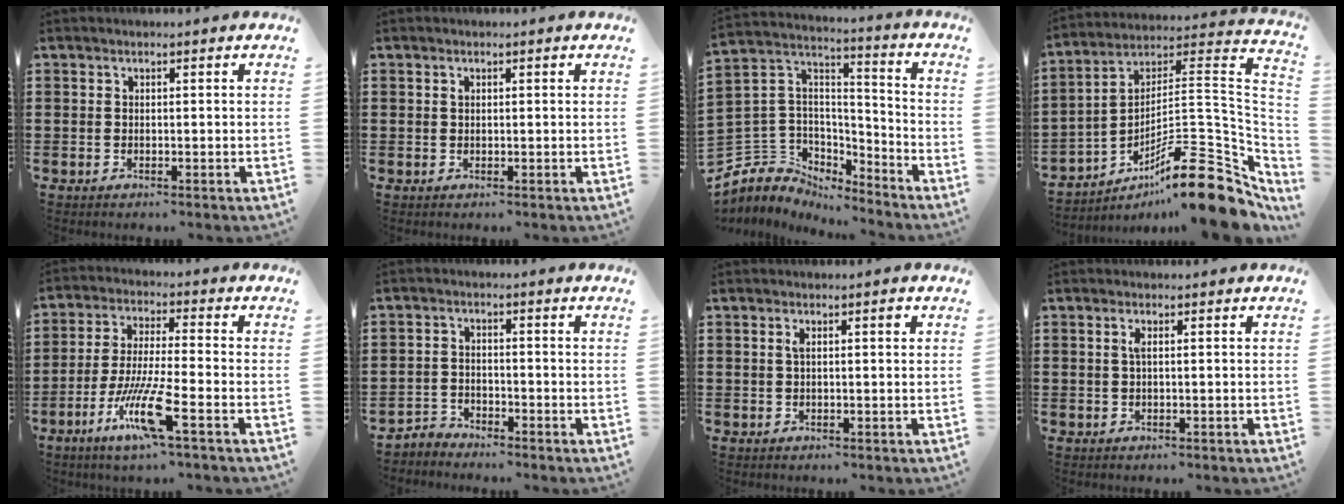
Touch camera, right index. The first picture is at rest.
{"total": 0.5, "force": [0.2, 0.3, 0.4], "torque": [-0.010, -0.001, 0.004]}
{"total": 6.5, "force": [-4.7, 4.5, -0.3], "torque": [-0.040, -0.016, -0.097]}
{"total": 16.1, "force": [-10.0, 2.8, 12.3], "torque": [-0.189, 0.026, -0.174]}
{"total": 10.7, "force": [-5.3, 1.2, 9.2], "torque": [-0.202, -0.013, -0.106]}
{"total": 2.5, "force": [-2.5, 0.5, -0.1], "torque": [-0.008, 0.003, -0.054]}
{"total": 1.8, "force": [0.5, 0.4, 1.7], "torque": [-0.031, 0.004, 0.006]}
{"total": 1.3, "force": [0.1, 0.1, 1.3], "torque": [-0.026, 0.001, 0.001]}